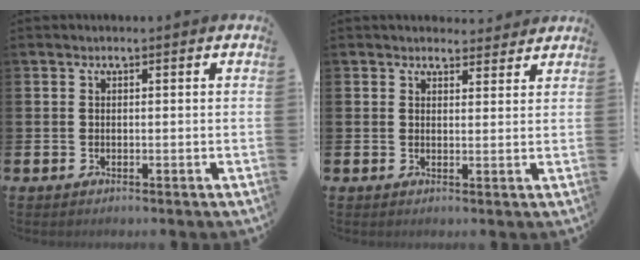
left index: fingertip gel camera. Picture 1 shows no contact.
{"total": 3.0, "force": [2.8, 0.9, -0.1], "torque": [0.015, -0.017, 0.047]}